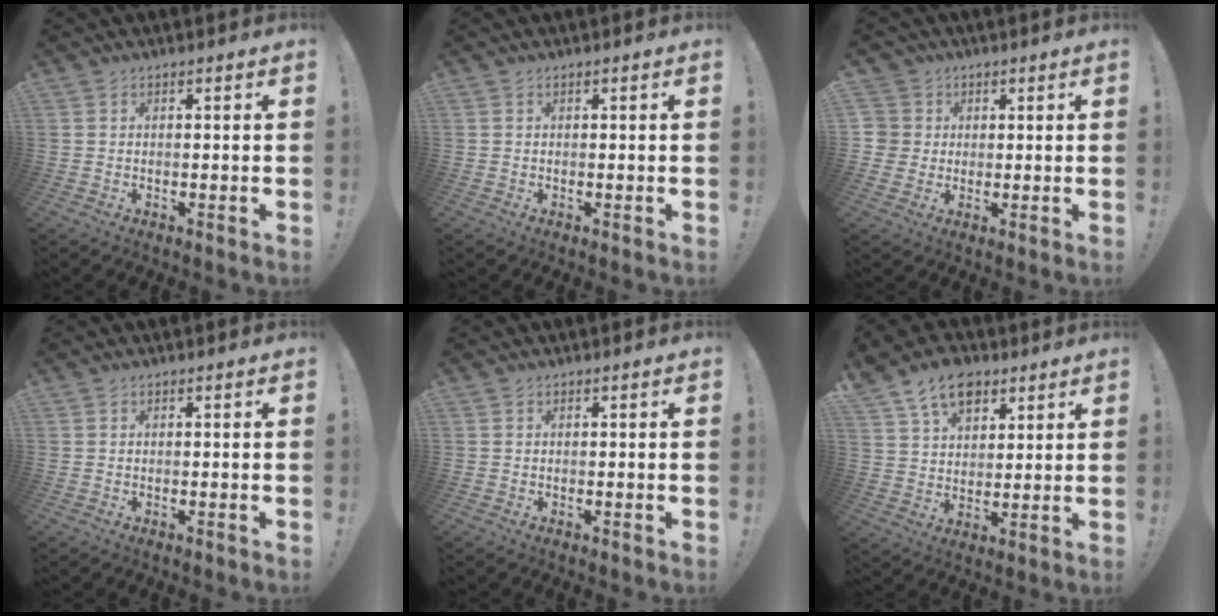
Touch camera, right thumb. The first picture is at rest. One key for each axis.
{"total": 0.0}
{"total": 4.9, "fx": 1.3, "fy": 4.7, "fz": 0.7, "tx": -0.010, "ty": -0.008, "tz": 0.022}
{"total": 0.0}
{"total": 0.0}
{"total": 11.7, "fx": 7.2, "fy": 7.5, "fz": 5.5, "tx": -0.084, "ty": -0.034, "tz": 0.135}